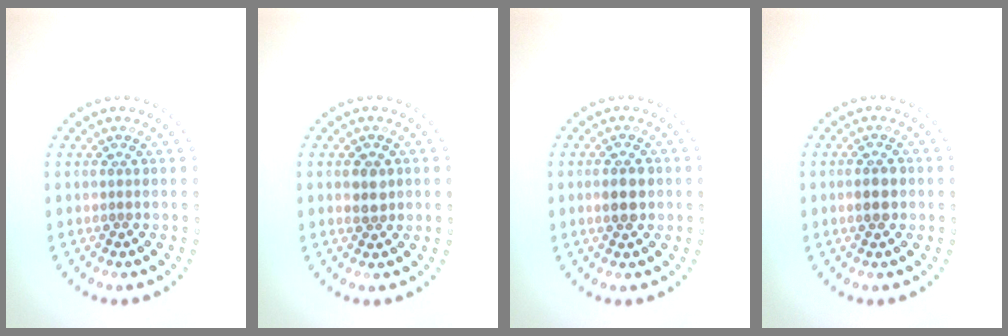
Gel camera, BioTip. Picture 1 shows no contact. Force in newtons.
{"total": 1.6, "press": 1.6, "slide": 0.4}
{"total": 2.7, "press": 2.7, "slide": 0.1}
{"total": 1.8, "press": 1.8, "slide": 0.2}